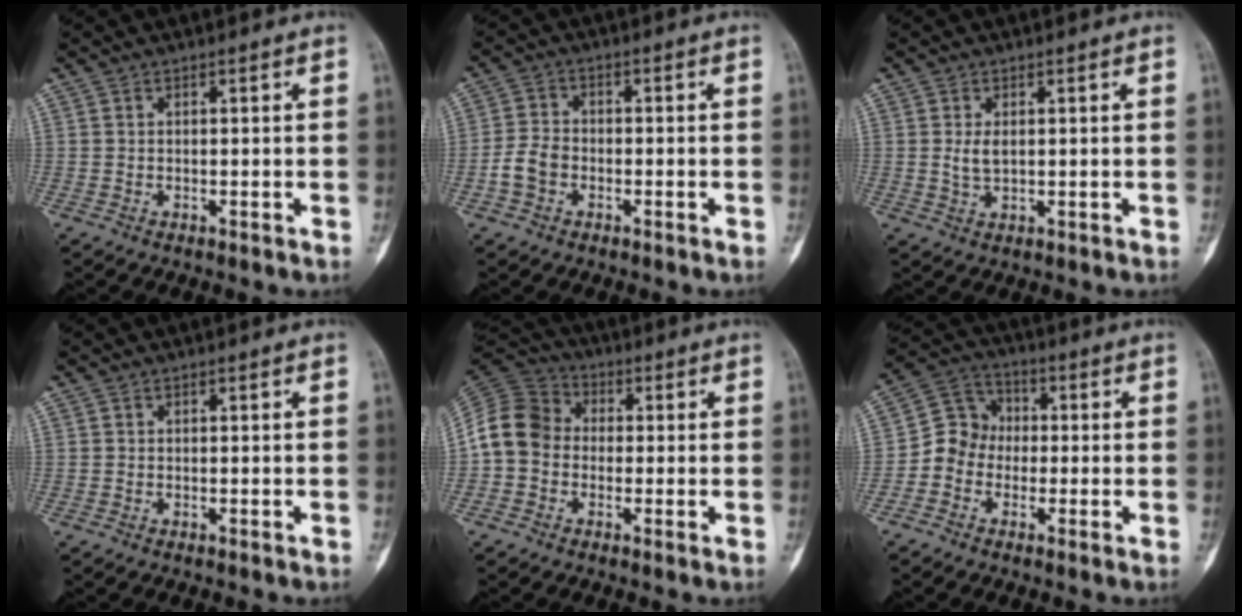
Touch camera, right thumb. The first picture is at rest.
{"total": 4.9, "force": [-1.8, 3.6, 2.8], "torque": [-0.052, 0.016, -0.039]}
{"total": 2.7, "force": [0.5, 1.4, 2.2], "torque": [-0.040, -0.003, 0.014]}
{"total": 0.0}
{"total": 10.3, "force": [-0.8, 8.8, 5.2], "torque": [-0.088, 0.033, -0.030]}
{"total": 7.3, "force": [-1.6, 6.6, 2.6], "torque": [-0.019, 0.032, -0.046]}